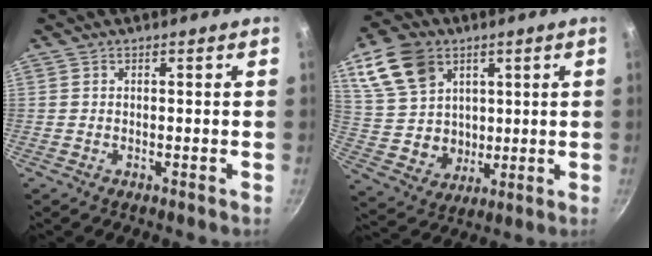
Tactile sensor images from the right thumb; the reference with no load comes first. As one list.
[{"total": 16.5, "force": [6.4, 12.9, 8.1], "torque": [-0.128, -0.013, 0.138]}]